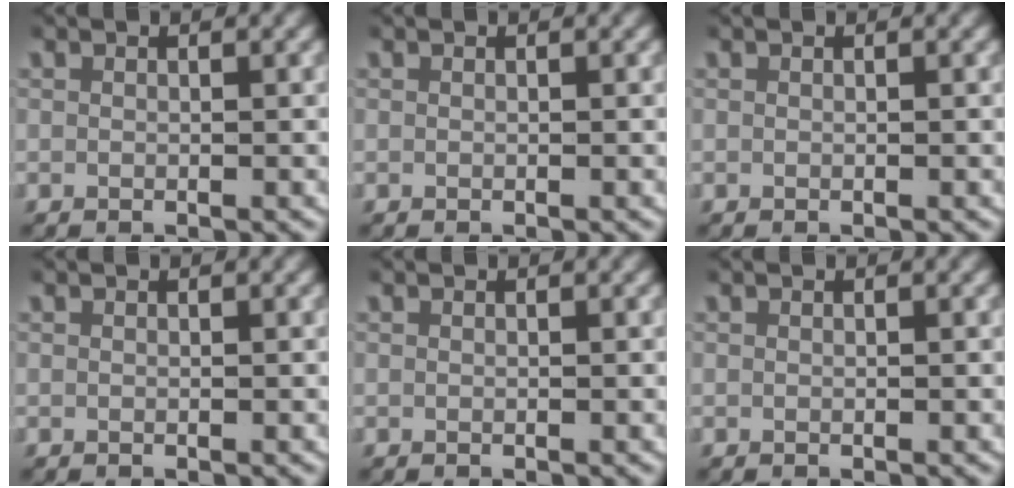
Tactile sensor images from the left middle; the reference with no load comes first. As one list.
[{"total": 0.0}, {"total": 0.0}, {"total": 0.0}, {"total": 0.0}, {"total": 0.0}]